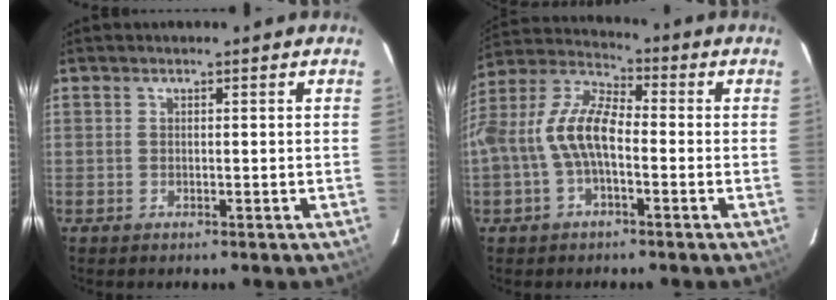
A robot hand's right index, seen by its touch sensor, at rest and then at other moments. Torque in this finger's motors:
{"motor_torque": [1.09, -0.72, 0.42, 0.21]}